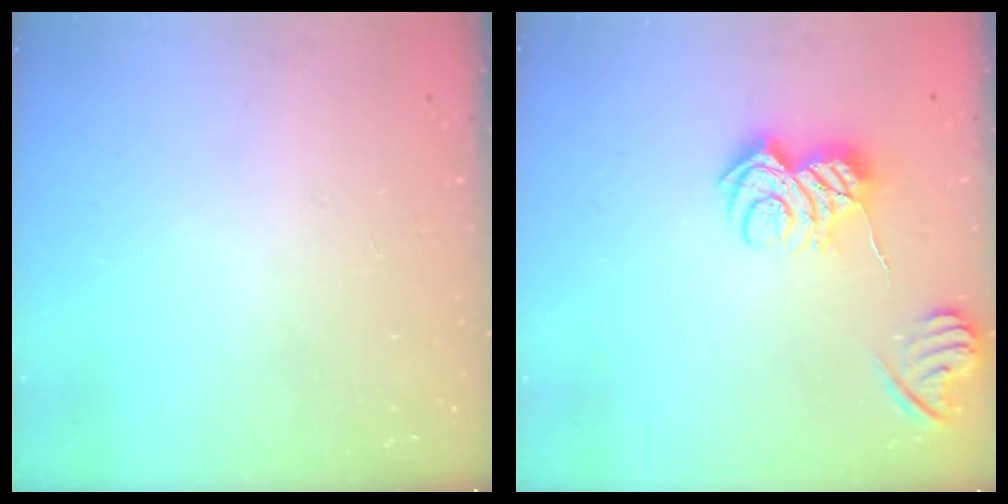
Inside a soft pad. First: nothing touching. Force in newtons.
{"total": 8.6, "press": 8.5, "slide": 0.9}